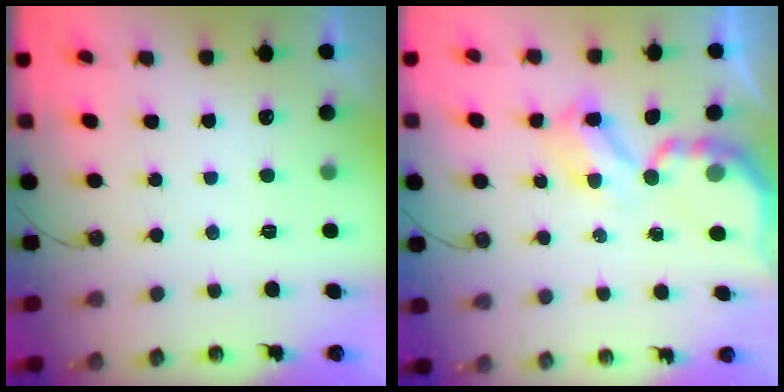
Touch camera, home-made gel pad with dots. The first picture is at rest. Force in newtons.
{"total": 5.3, "press": 5.3, "slide": 0.4}